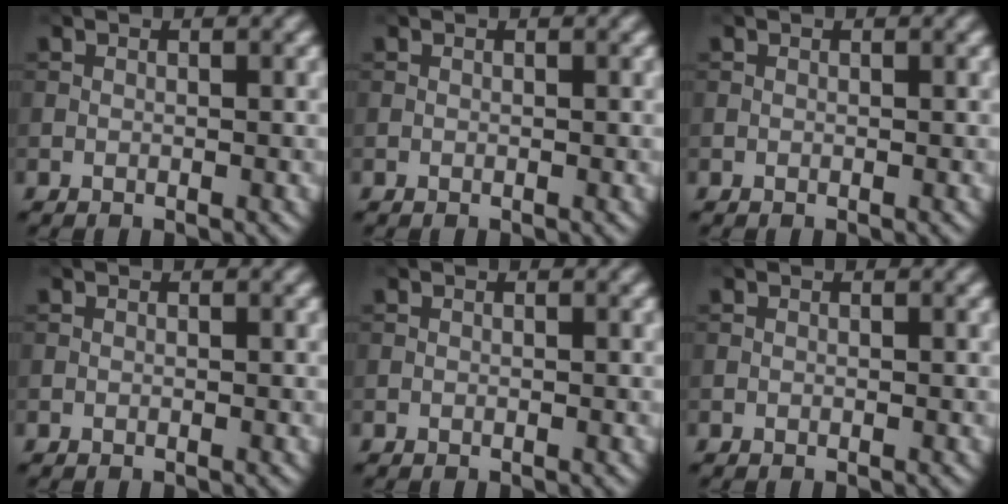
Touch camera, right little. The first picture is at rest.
{"total": 0.0}
{"total": 0.0}
{"total": 0.0}
{"total": 0.0}
{"total": 0.0}